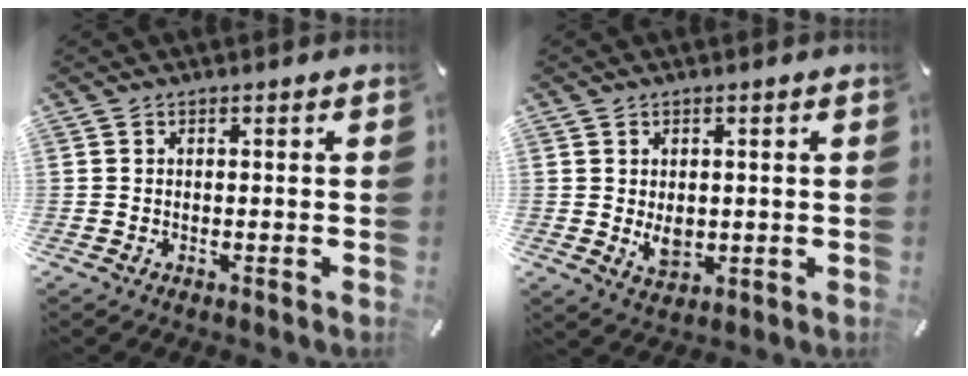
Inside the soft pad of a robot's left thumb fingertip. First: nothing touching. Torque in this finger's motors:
{"motor_torque": [0.83, 0.95, 0.26, -0.09, 0.04]}